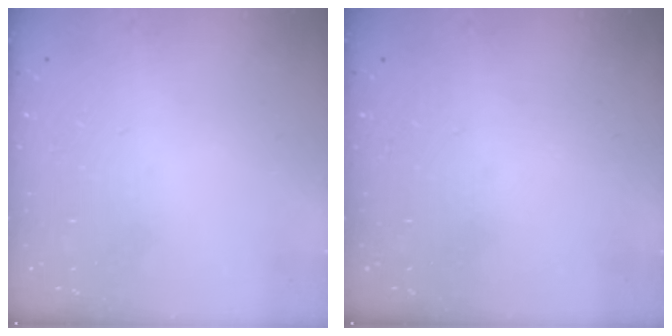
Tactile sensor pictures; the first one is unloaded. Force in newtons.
{"total": 0.0}